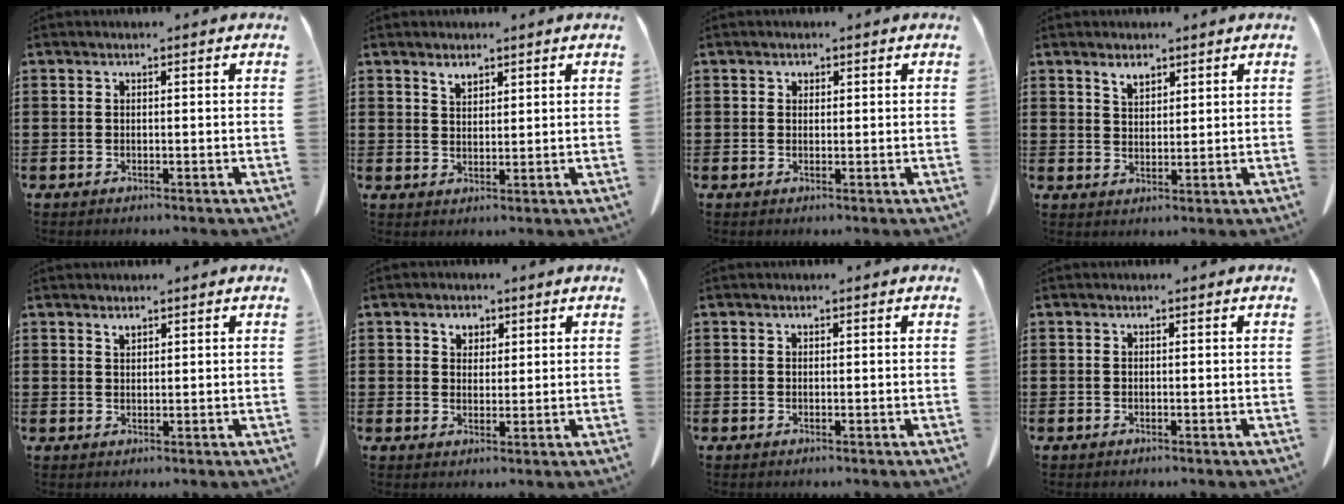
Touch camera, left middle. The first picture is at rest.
{"total": 2.1, "force": [1.7, 0.8, 0.7], "torque": [-0.010, -0.004, 0.032]}
{"total": 0.8, "force": [0.5, 0.5, 0.2], "torque": [-0.007, 0.001, 0.011]}
{"total": 2.5, "force": [2.1, 1.1, 0.9], "torque": [-0.014, -0.003, 0.039]}
{"total": 1.3, "force": [1.2, 0.3, 0.3], "torque": [-0.009, -0.002, 0.024]}
{"total": 2.3, "force": [1.5, 1.7, 0.6], "torque": [-0.011, 0.005, 0.025]}
{"total": 0.0}
{"total": 0.0}